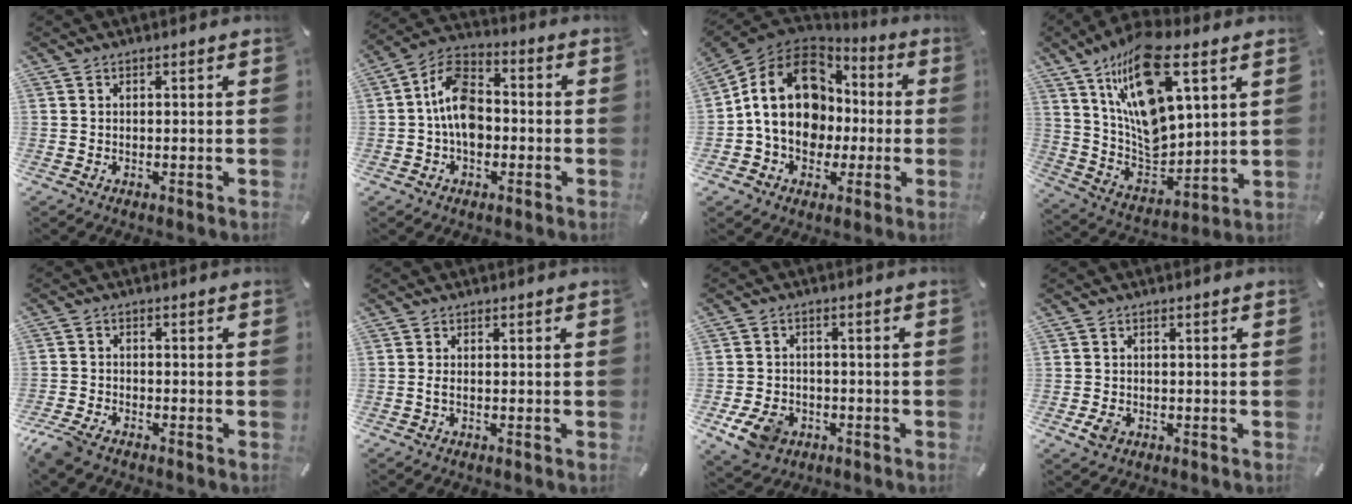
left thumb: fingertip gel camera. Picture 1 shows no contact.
{"total": 10.8, "force": [-1.7, 7.4, 7.7], "torque": [-0.159, 0.025, -0.029]}
{"total": 17.0, "force": [0.0, 14.1, 9.5], "torque": [-0.177, 0.016, 0.004]}
{"total": 18.3, "force": [10.1, 8.4, 12.8], "torque": [-0.261, -0.054, 0.173]}
{"total": 3.7, "force": [-3.1, 1.2, 1.6], "torque": [-0.050, 0.004, -0.065]}
{"total": 1.2, "force": [-0.2, 0.4, 1.1], "torque": [-0.022, -0.001, -0.003]}
{"total": 8.0, "force": [-3.3, 6.1, 4.0], "torque": [-0.092, 0.011, -0.062]}
{"total": 2.6, "force": [-0.7, 2.0, 1.5], "torque": [-0.033, 0.000, -0.012]}